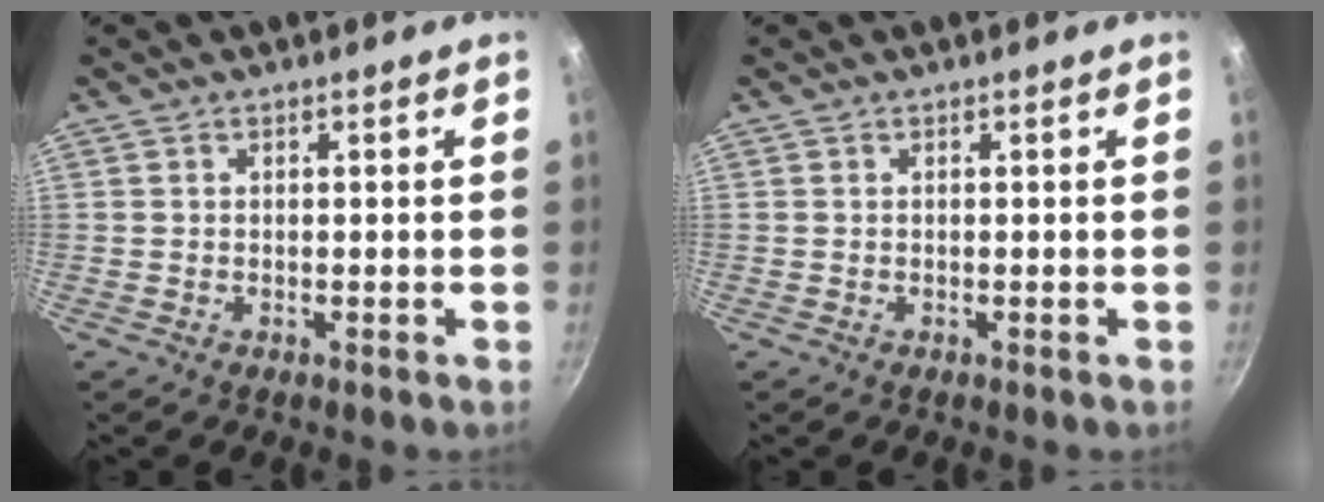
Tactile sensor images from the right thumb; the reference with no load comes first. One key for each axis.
{"total": 0.0}